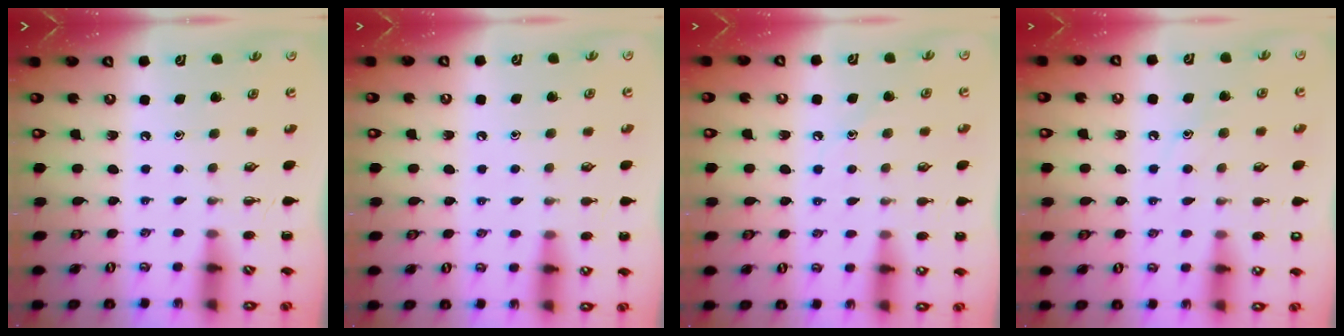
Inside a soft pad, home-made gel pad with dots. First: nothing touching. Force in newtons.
{"total": 6.0, "press": 5.7, "slide": 1.9}
{"total": 7.6, "press": 7.4, "slide": 1.9}
{"total": 9.0, "press": 8.9, "slide": 1.4}